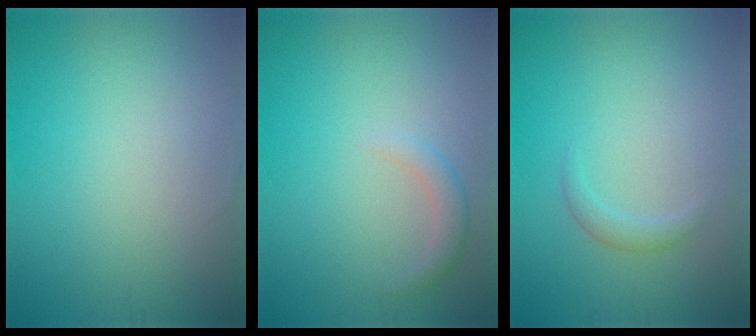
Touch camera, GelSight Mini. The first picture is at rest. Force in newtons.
{"total": 1.6, "press": 1.6, "slide": 0.1}
{"total": 1.2, "press": 1.2, "slide": 0.1}